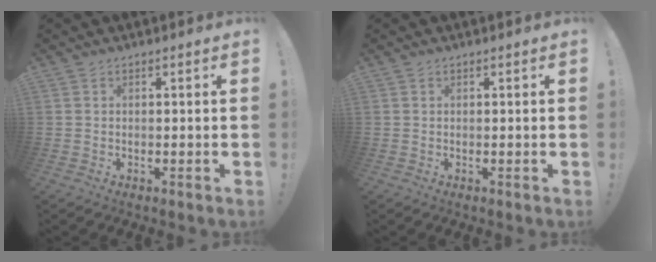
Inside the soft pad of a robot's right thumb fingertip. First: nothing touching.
{"total": 0.0}